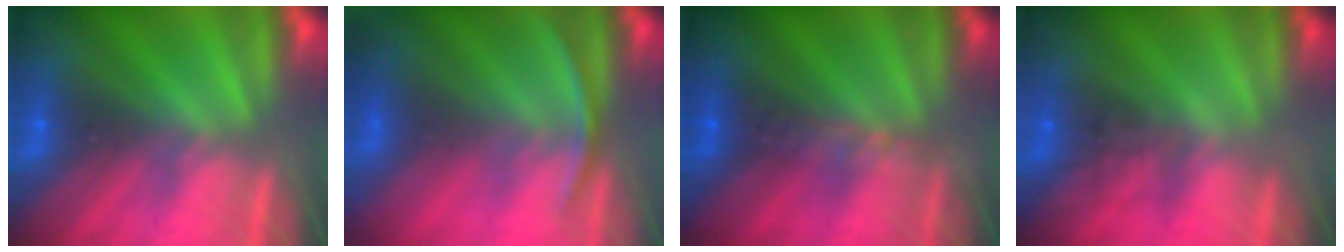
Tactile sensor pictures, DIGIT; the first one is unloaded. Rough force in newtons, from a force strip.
{"total": 2.8}
{"total": 2.9}
{"total": 1.6}